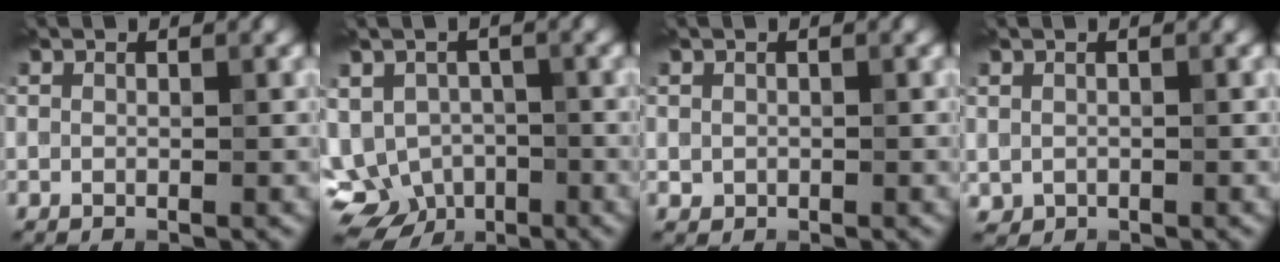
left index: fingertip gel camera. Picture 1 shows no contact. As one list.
[{"total": 8.9, "force": [-4.0, 6.6, 4.4], "torque": [-0.065, -0.015, -0.058]}, {"total": 0.8, "force": [0.0, 0.7, 0.3], "torque": [-0.004, -0.004, 0.001]}, {"total": 0.9, "force": [0.0, 0.9, 0.3], "torque": [-0.006, -0.006, 0.002]}]